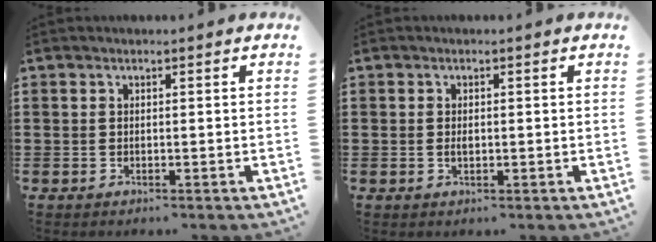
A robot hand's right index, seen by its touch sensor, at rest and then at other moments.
{"total": 1.0, "force": [-0.1, 0.5, 0.9], "torque": [-0.017, 0.003, -0.002]}